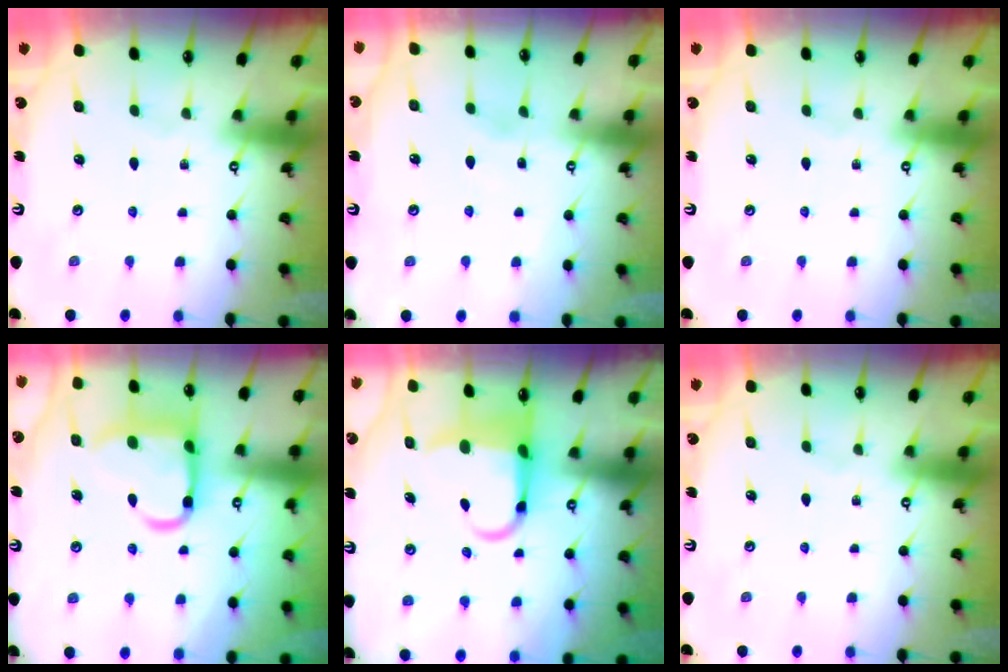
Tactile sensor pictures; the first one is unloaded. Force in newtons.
{"total": 2.9, "press": 2.9, "slide": 0.4}
{"total": 0.0}
{"total": 14.4, "press": 14.3, "slide": 1.6}
{"total": 6.3, "press": 6.1, "slide": 1.6}
{"total": 0.0}